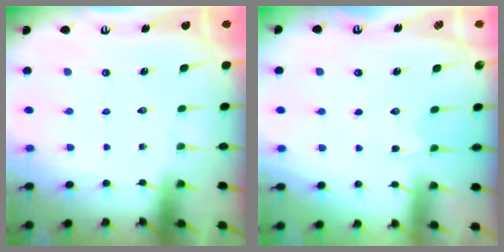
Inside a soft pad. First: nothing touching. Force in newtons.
{"total": 1.9, "press": 1.9, "slide": 0.2}